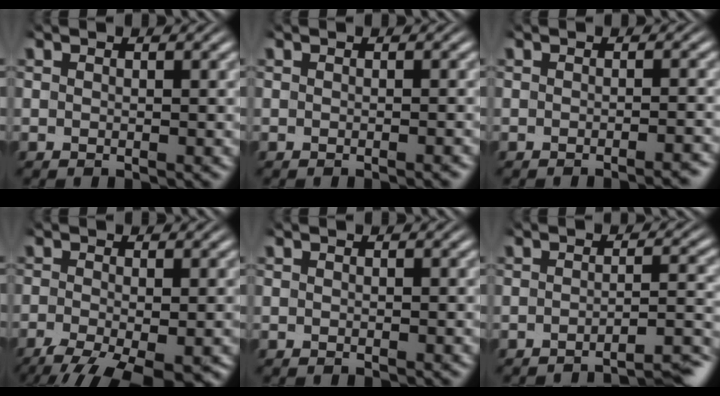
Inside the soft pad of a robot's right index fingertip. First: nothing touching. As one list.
[{"total": 0.8, "force": [-0.7, 0.1, 0.4], "torque": [-0.004, 0.004, -0.013]}, {"total": 2.0, "force": [-1.8, 0.2, 1.0], "torque": [-0.007, 0.004, -0.032]}, {"total": 9.5, "force": [-5.4, 4.6, 6.4], "torque": [-0.114, -0.061, -0.053]}, {"total": 0.0}, {"total": 6.4, "force": [-5.7, 0.8, 2.7], "torque": [-0.026, -0.018, -0.084]}]